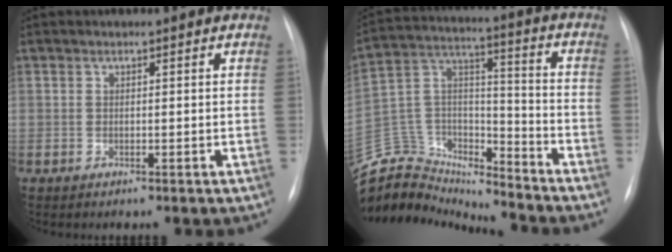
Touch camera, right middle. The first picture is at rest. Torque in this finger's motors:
{"motor_torque": [-0.04, -0.21, -0.03, -0.04]}